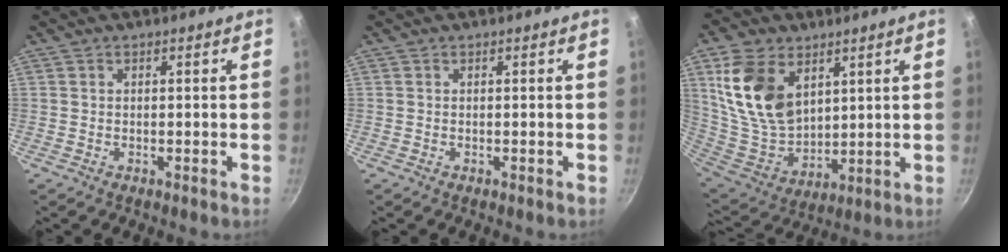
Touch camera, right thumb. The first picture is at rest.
{"total": 0.0}
{"total": 17.2, "force": [6.8, 11.2, 11.1], "torque": [-0.192, -0.037, 0.147]}